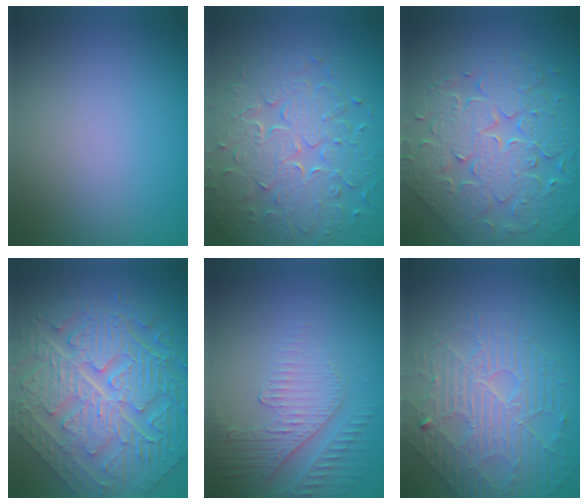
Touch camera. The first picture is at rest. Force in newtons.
{"total": 8.1, "press": 5.7, "slide": 5.7}
{"total": 6.8, "press": 6.0, "slide": 3.2}
{"total": 11.1, "press": 7.8, "slide": 7.9}
{"total": 5.0, "press": 3.2, "slide": 3.8}
{"total": 4.2, "press": 4.2, "slide": 0.3}